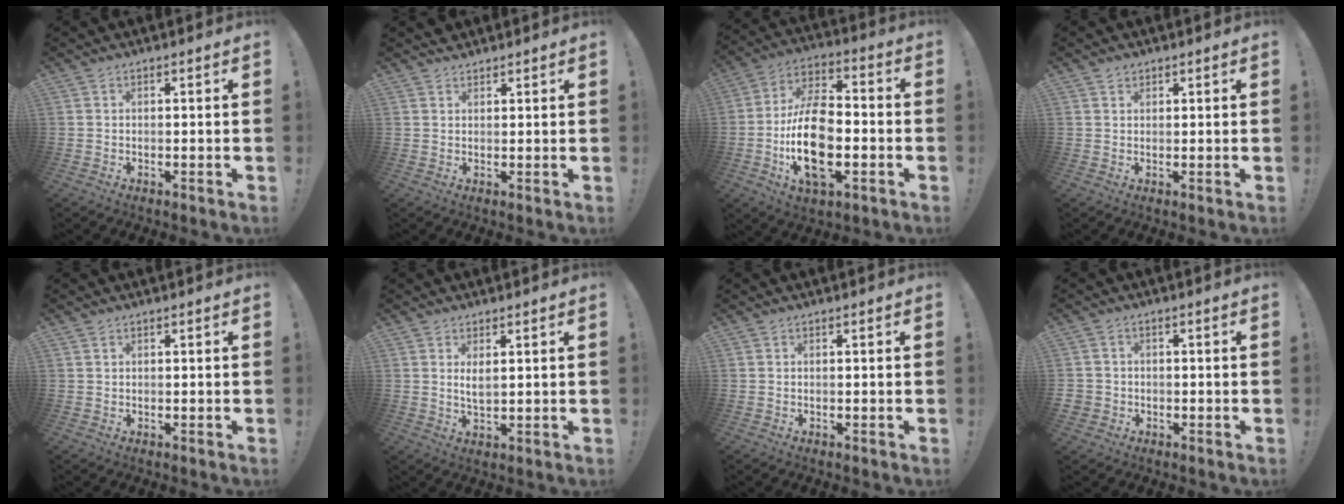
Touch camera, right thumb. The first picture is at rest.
{"total": 1.7, "force": [1.5, 0.8, 0.0], "torque": [0.001, -0.010, 0.030]}
{"total": 19.6, "force": [-4.6, 10.9, 15.6], "torque": [-0.296, 0.018, -0.078]}
{"total": 1.4, "force": [1.1, 0.8, 0.2], "torque": [-0.003, -0.004, 0.020]}
{"total": 0.8, "force": [0.6, 0.4, 0.2], "torque": [0.000, -0.002, 0.010]}
{"total": 3.2, "force": [1.2, 1.1, 2.7], "torque": [-0.041, -0.008, 0.019]}
{"total": 0.0}
{"total": 2.9, "force": [-0.8, 2.7, 0.9], "torque": [-0.013, 0.005, -0.013]}